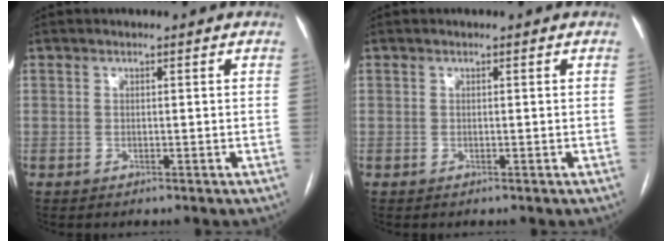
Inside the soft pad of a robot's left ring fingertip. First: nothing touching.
{"total": 0.0}